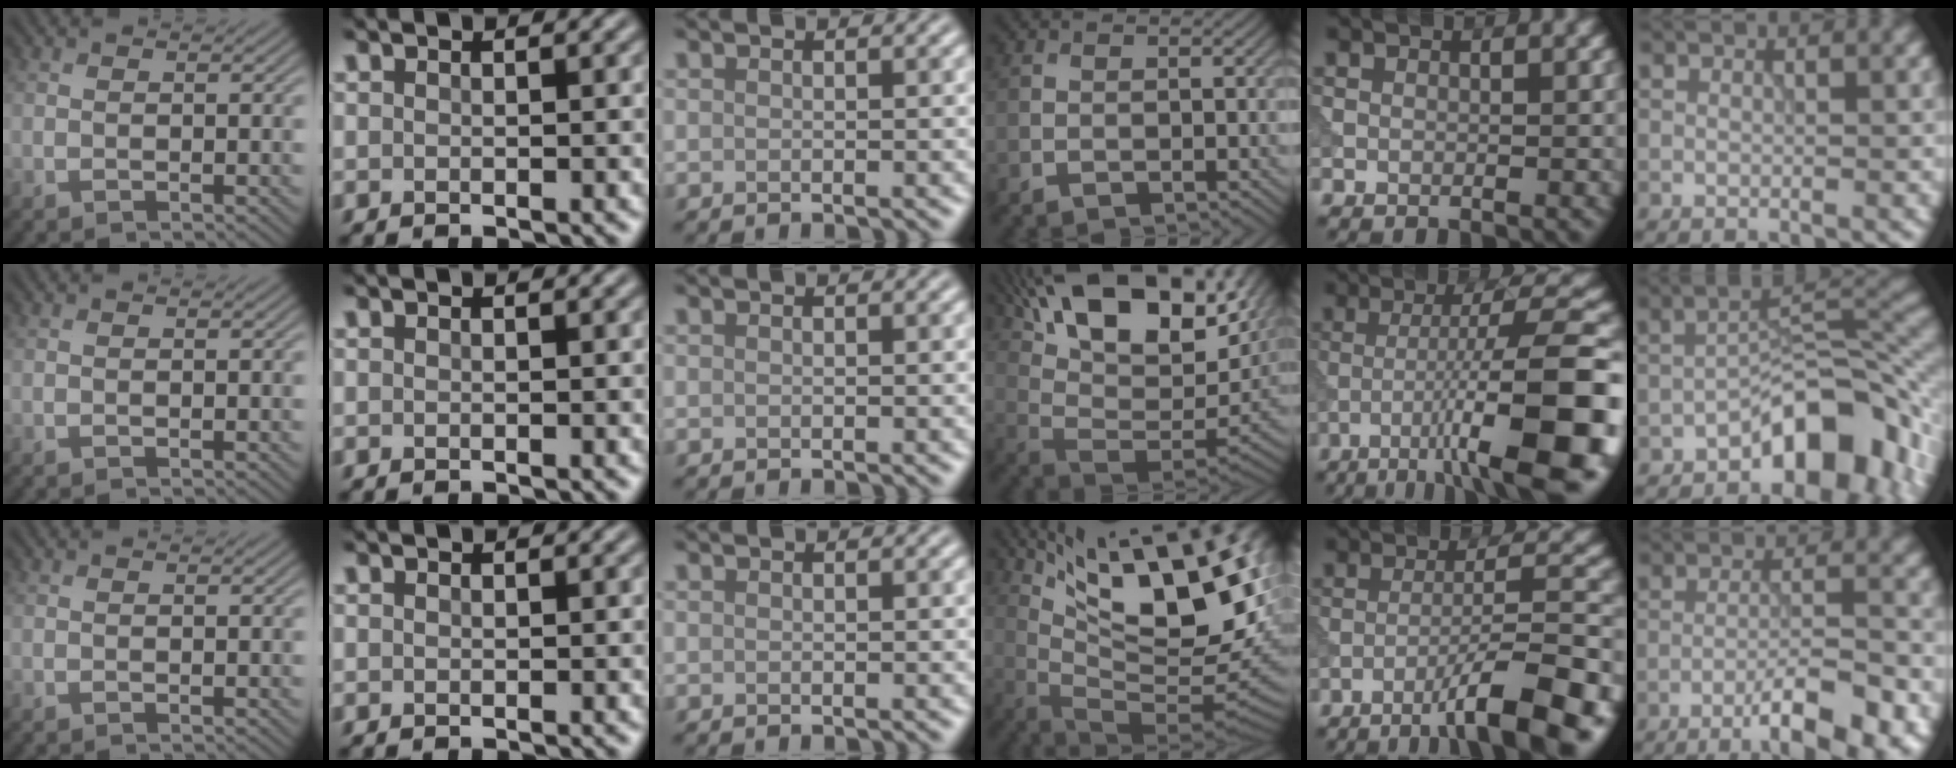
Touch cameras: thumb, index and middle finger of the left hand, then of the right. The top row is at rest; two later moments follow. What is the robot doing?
{"motion": "dispense", "object": "syringe"}